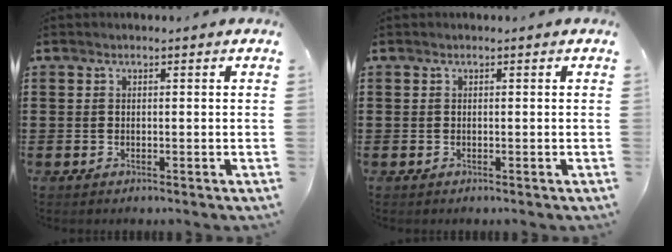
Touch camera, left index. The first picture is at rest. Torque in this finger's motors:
{"motor_torque": [0.00, 0.00, 0.00, 0.00]}